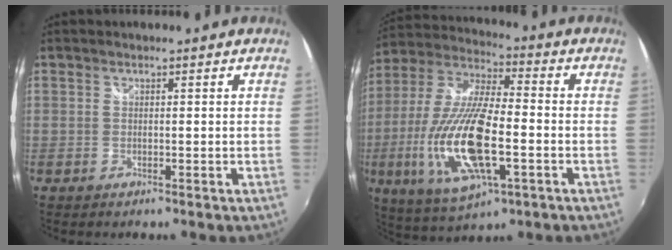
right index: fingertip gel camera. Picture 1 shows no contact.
{"total": 20.3, "force": [-5.2, 6.8, 18.4], "torque": [-0.381, -0.026, -0.091]}